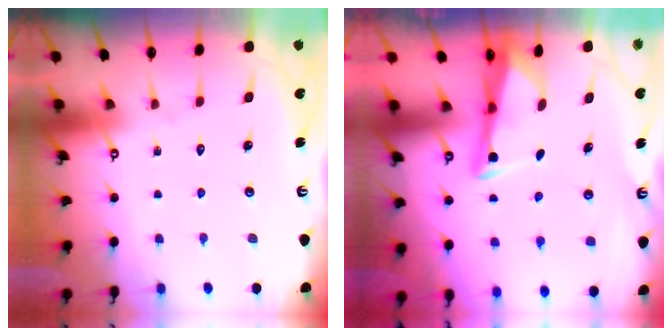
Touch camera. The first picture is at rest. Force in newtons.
{"total": 3.4, "press": 3.4, "slide": 0.4}